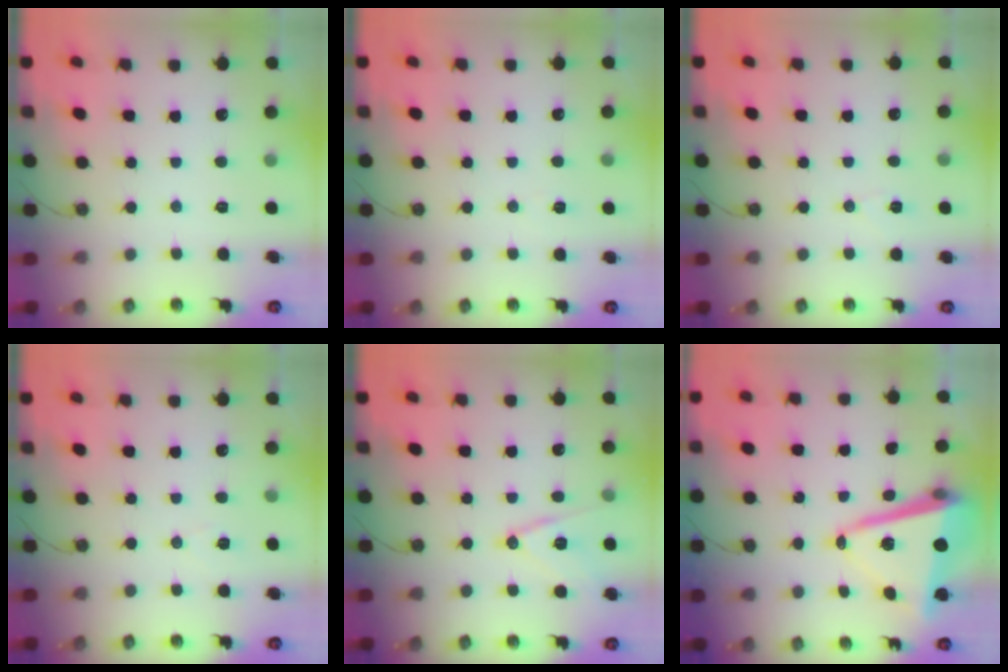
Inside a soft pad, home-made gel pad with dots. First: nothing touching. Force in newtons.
{"total": 3.3, "press": 2.6, "slide": 2.0}
{"total": 5.6, "press": 5.4, "slide": 1.5}
{"total": 5.5, "press": 3.3, "slide": 4.4}
{"total": 12.9, "press": 12.5, "slide": 3.1}
{"total": 14.2, "press": 14.0, "slide": 2.5}